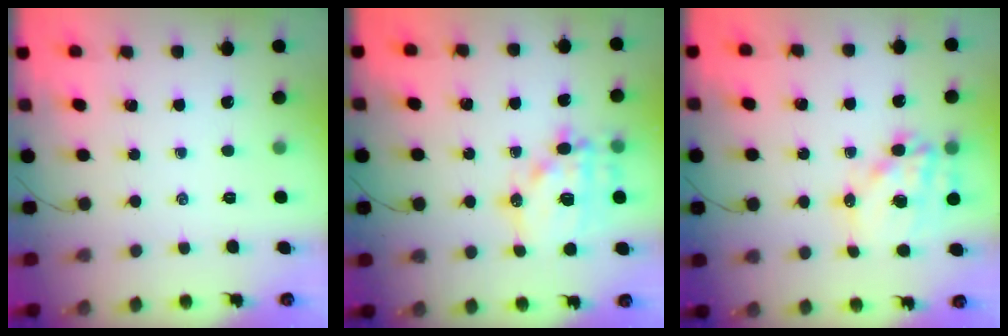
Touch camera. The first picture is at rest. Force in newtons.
{"total": 15.8, "press": 15.4, "slide": 3.4}
{"total": 14.9, "press": 14.5, "slide": 3.5}